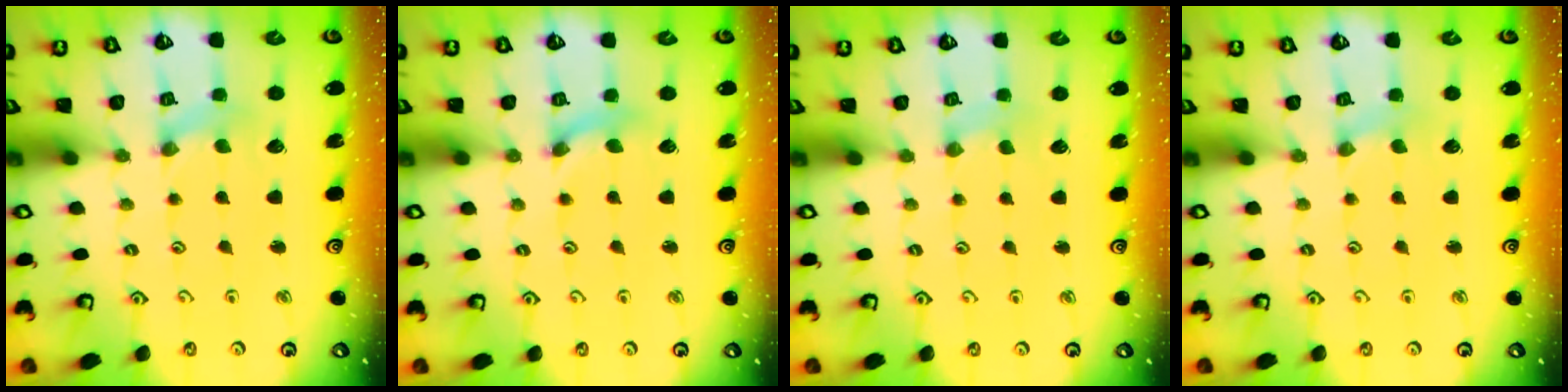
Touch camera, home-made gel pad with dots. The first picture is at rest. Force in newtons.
{"total": 2.5, "press": 2.4, "slide": 0.3}
{"total": 0.0}
{"total": 0.0}